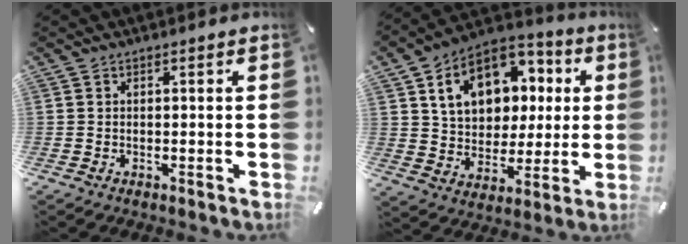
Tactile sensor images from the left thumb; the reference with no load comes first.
{"total": 15.4, "force": [5.3, 12.0, 8.0], "torque": [-0.136, -0.008, 0.103]}